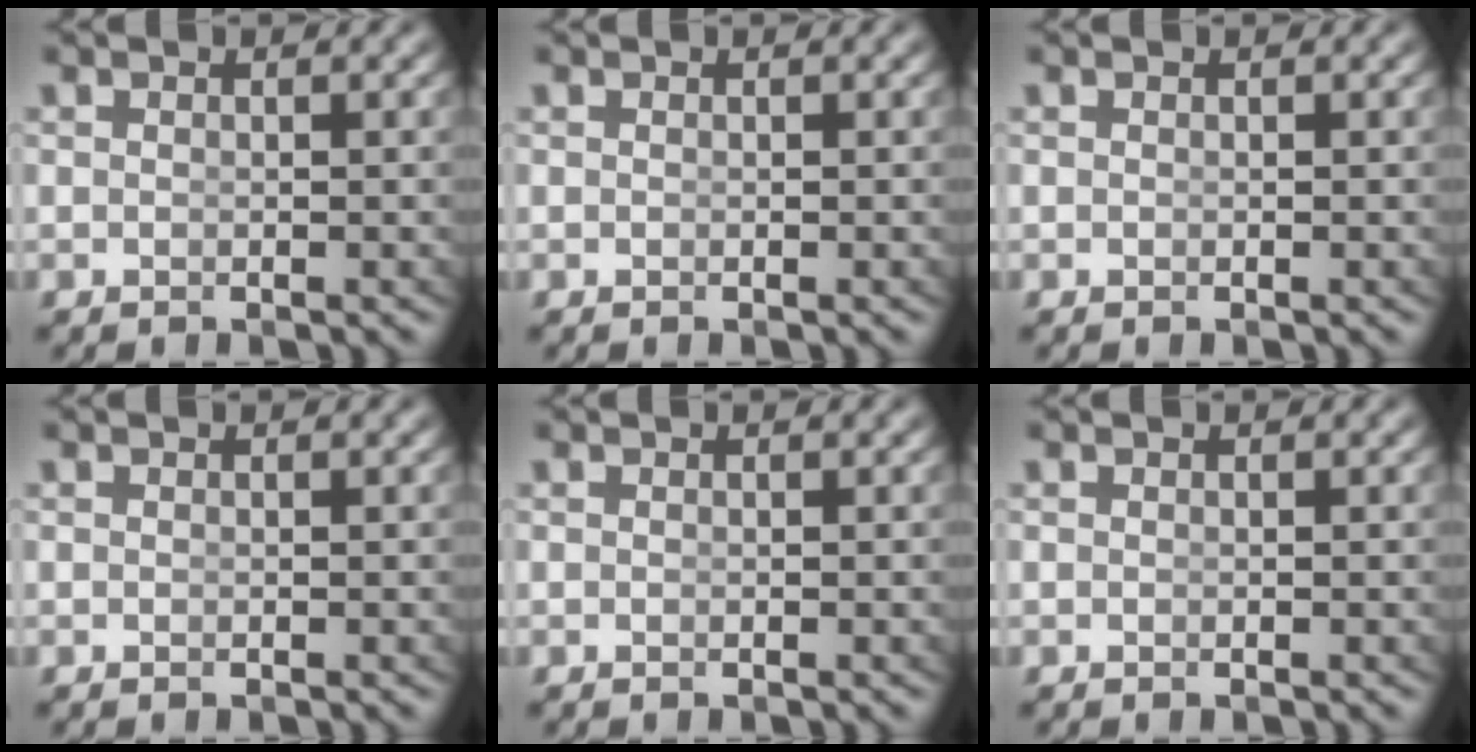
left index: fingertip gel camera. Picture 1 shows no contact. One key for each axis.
{"total": 0.0}
{"total": 0.0}
{"total": 0.0}
{"total": 0.0}
{"total": 0.0}